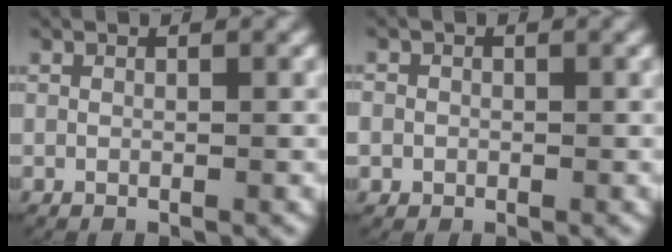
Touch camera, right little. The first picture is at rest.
{"total": 2.2, "force": [-0.3, 2.2, 0.3], "torque": [-0.008, 0.002, -0.011]}